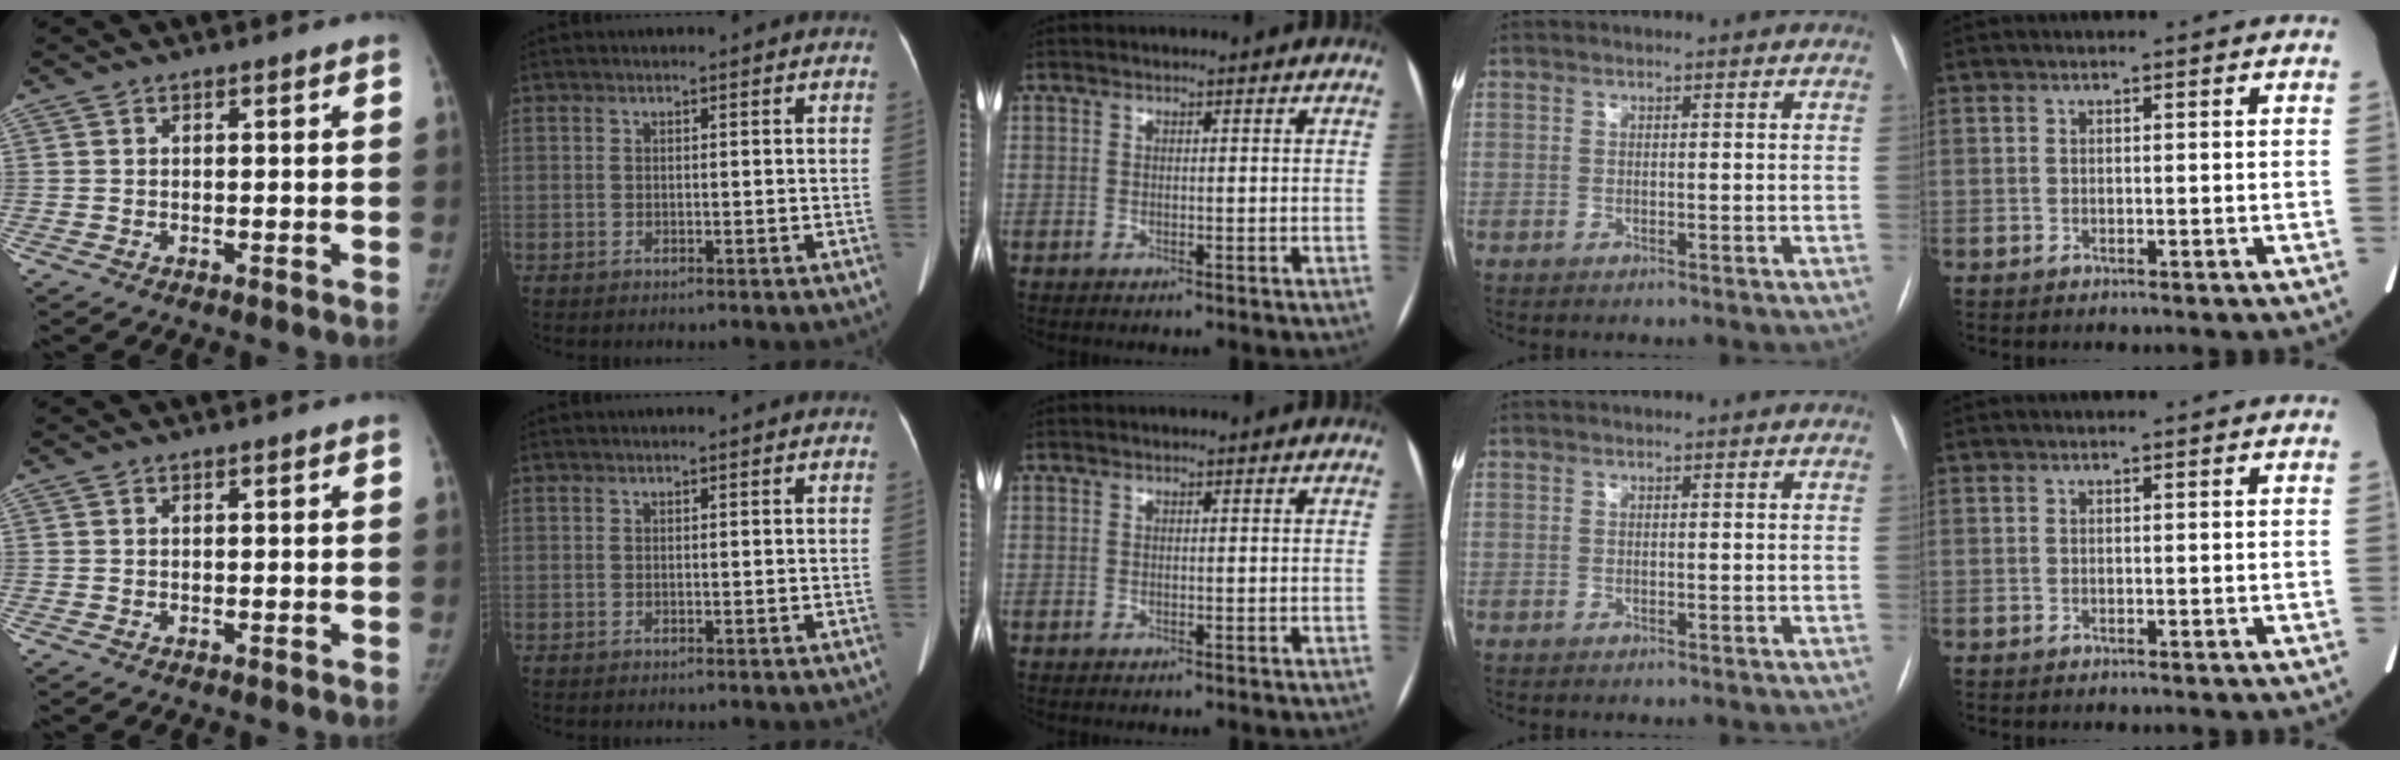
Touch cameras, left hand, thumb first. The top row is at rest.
{}